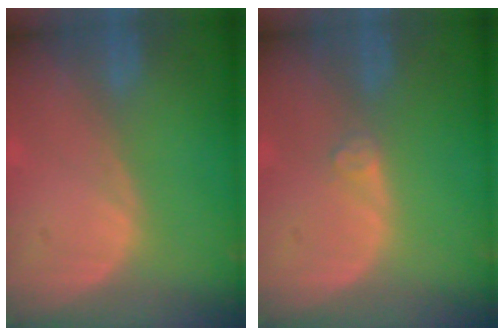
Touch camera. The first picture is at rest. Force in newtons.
{"total": 1.2, "press": 1.2, "slide": 0.3}